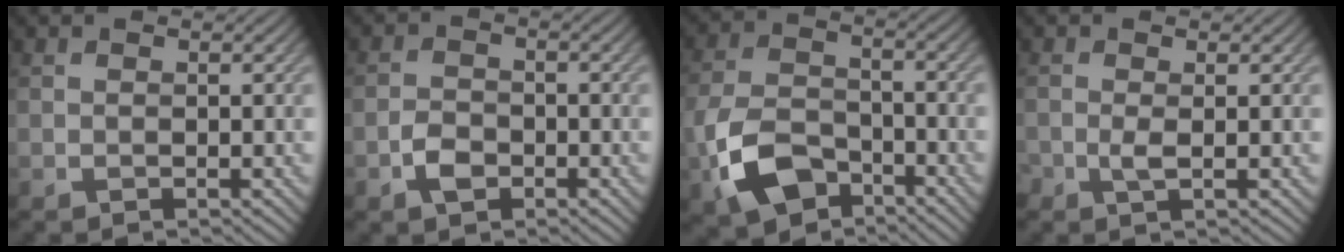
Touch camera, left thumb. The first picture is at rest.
{"total": 2.9, "force": [-1.6, 1.9, 1.6], "torque": [-0.035, 0.000, -0.036]}
{"total": 9.2, "force": [-4.8, 5.5, 5.6], "torque": [-0.143, -0.012, -0.101]}
{"total": 1.7, "force": [-0.4, 0.7, 1.5], "torque": [-0.036, -0.005, -0.009]}